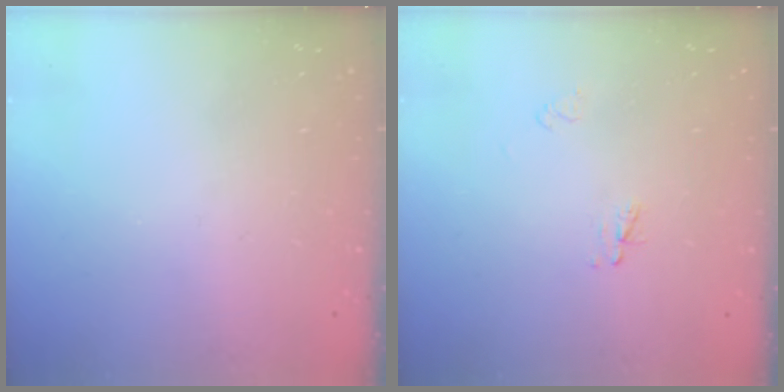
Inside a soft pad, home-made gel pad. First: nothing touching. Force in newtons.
{"total": 2.3, "press": 2.2, "slide": 0.2}